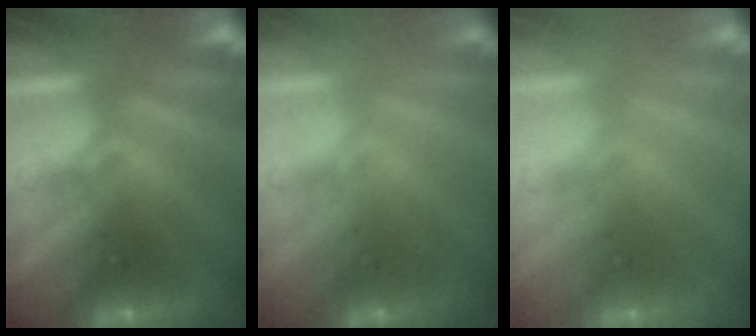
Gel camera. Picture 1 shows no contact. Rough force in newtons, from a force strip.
{"total": 2.1}
{"total": 2.6}